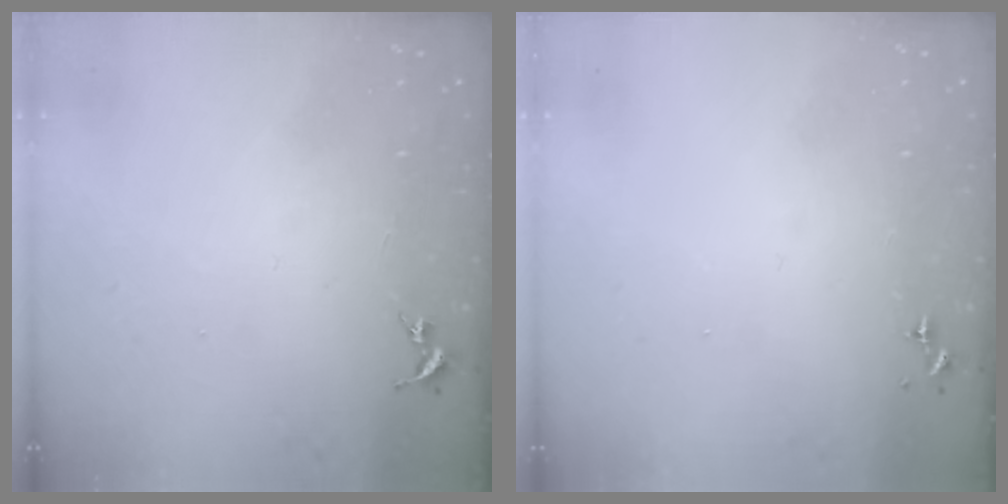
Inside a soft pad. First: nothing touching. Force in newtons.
{"total": 0.0}